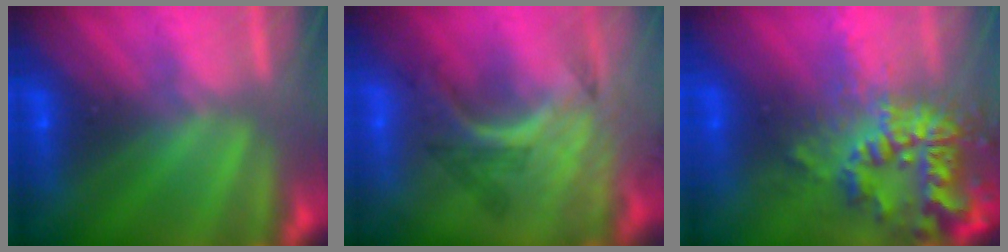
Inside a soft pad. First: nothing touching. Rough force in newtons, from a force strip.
{"total": 3.2}
{"total": 6.3}